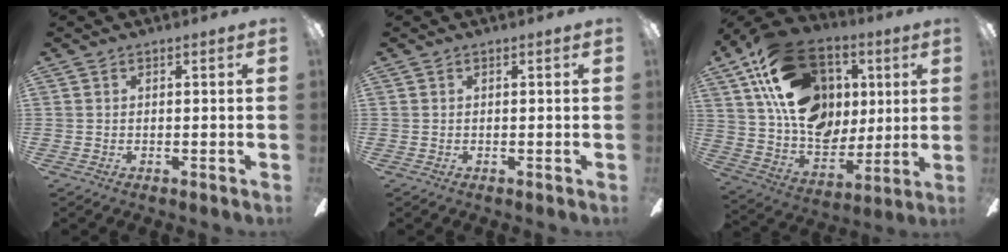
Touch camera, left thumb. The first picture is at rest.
{"total": 0.0}
{"total": 25.0, "force": [8.9, 17.9, 15.1], "torque": [-0.265, -0.023, 0.170]}